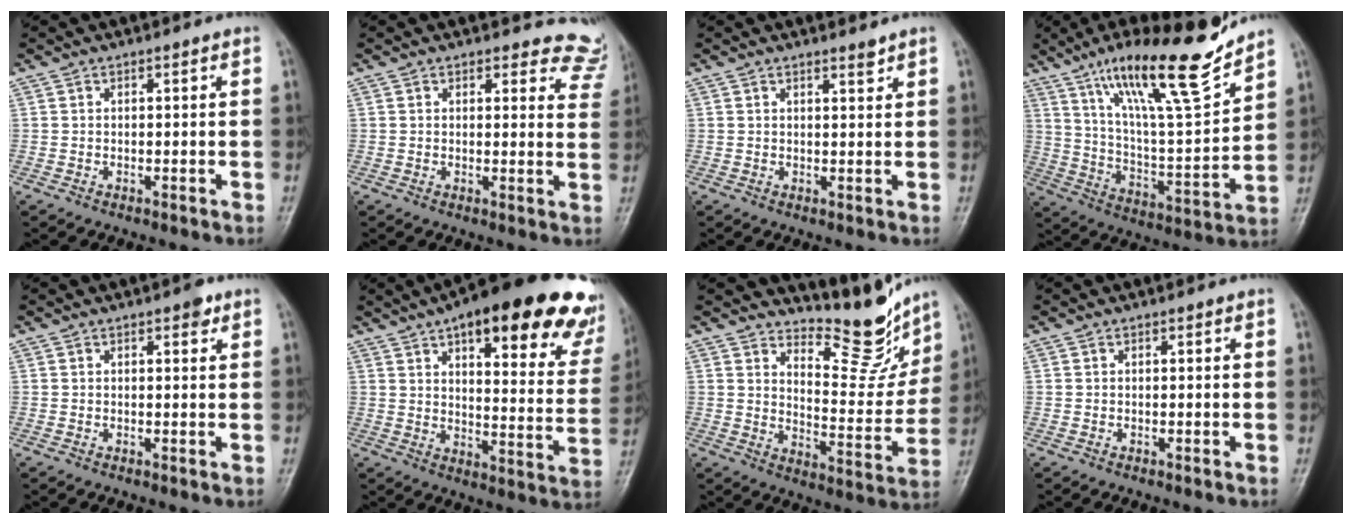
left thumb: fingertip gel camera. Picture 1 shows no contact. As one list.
[{"total": 9.0, "force": [8.4, 3.3, 0.4], "torque": [0.058, -0.047, 0.059]}, {"total": 1.4, "force": [1.3, 0.1, 0.6], "torque": [-0.006, -0.012, 0.022]}, {"total": 21.2, "force": [15.1, 3.4, 14.5], "torque": [-0.211, -0.074, 0.261]}, {"total": 1.9, "force": [1.1, 0.8, 1.3], "torque": [-0.012, -0.003, 0.012]}, {"total": 29.2, "force": [17.7, 10.0, 20.9], "torque": [-0.246, -0.038, 0.225]}, {"total": 12.2, "force": [11.0, 3.6, 4.0], "torque": [-0.024, -0.090, 0.168]}, {"total": 0.0}]